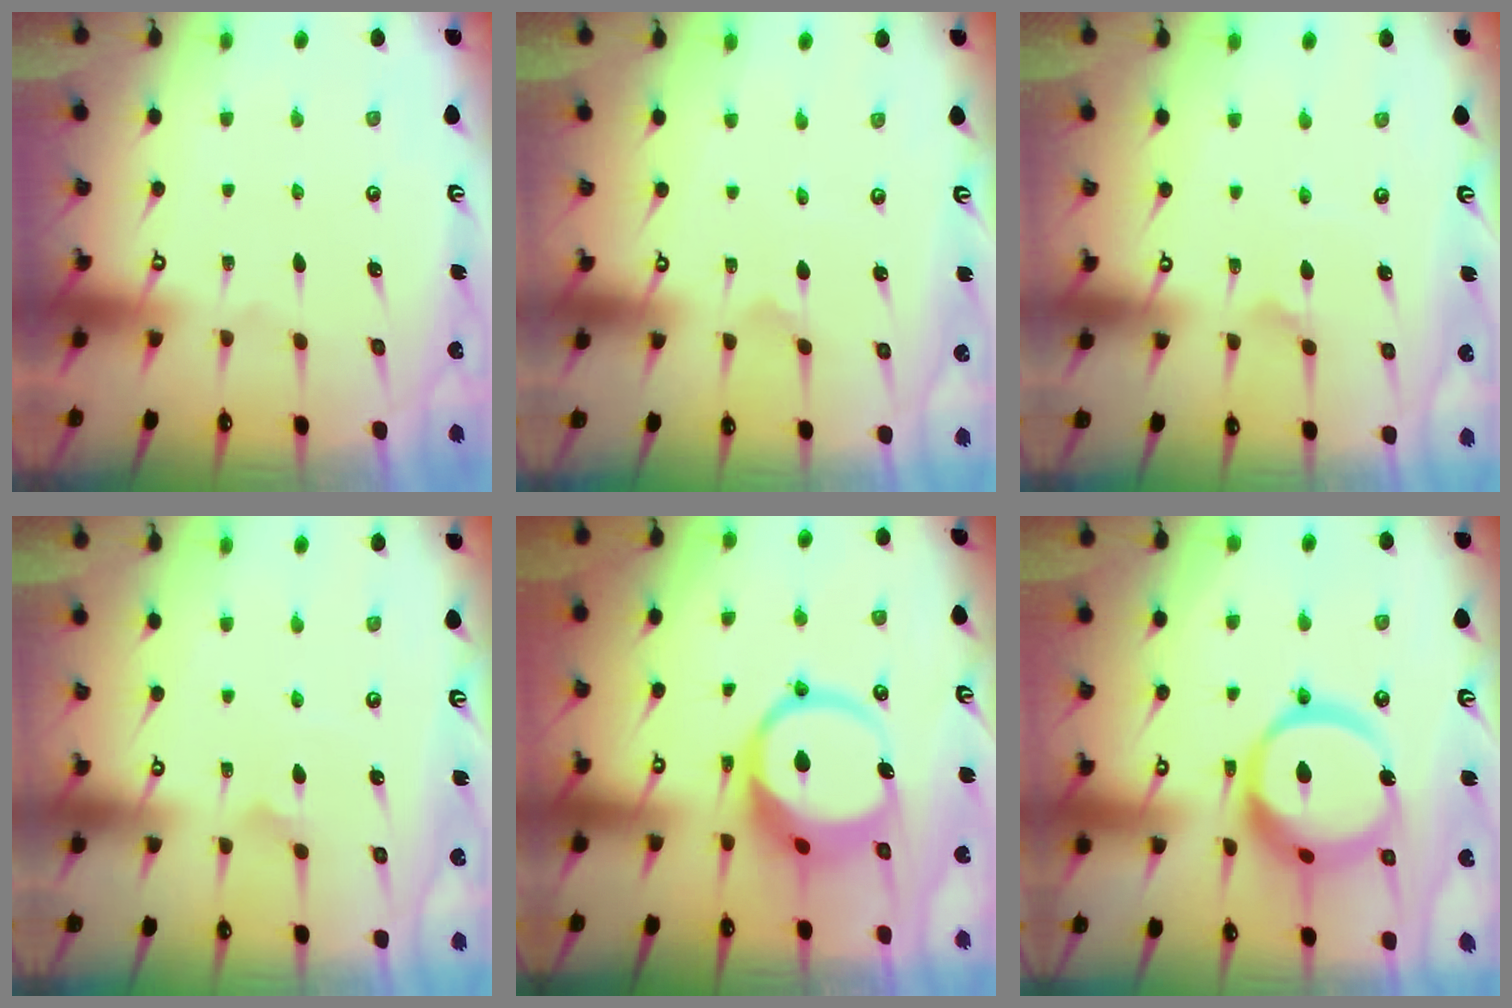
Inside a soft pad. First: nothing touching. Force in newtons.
{"total": 0.0}
{"total": 3.0, "press": 3.0, "slide": 0.3}
{"total": 2.4, "press": 2.4, "slide": 0.2}
{"total": 11.4, "press": 11.4, "slide": 1.4}
{"total": 18.5, "press": 18.4, "slide": 2.1}